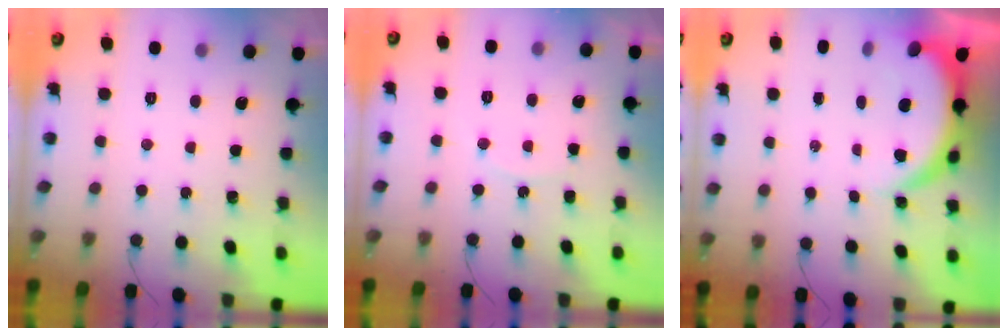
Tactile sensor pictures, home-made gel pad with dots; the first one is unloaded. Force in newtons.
{"total": 5.8, "press": 5.7, "slide": 0.5}
{"total": 6.4, "press": 6.3, "slide": 0.8}